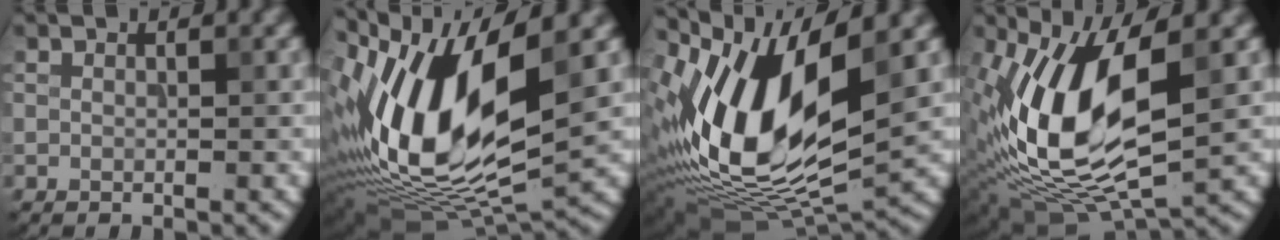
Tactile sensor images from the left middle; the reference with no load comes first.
{"total": 14.9, "force": [2.0, 7.0, 13.0], "torque": [-0.256, -0.009, 0.037]}
{"total": 13.6, "force": [2.5, 6.7, 11.6], "torque": [-0.230, -0.012, 0.045]}
{"total": 12.0, "force": [1.2, 5.5, 10.6], "torque": [-0.221, -0.010, 0.020]}